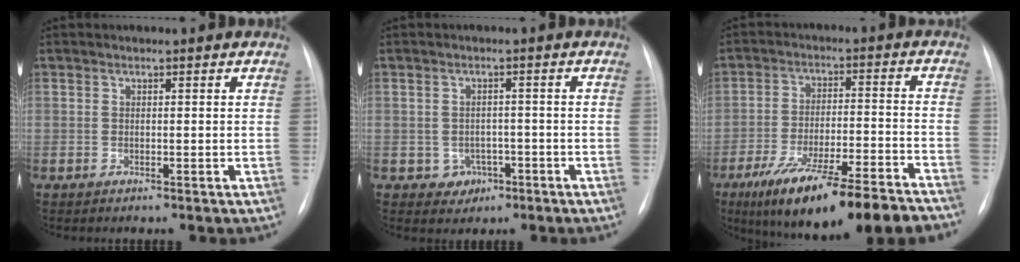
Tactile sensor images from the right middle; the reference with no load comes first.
{"total": 3.0, "force": [-1.1, 2.7, 0.7], "torque": [-0.001, 0.011, -0.007]}
{"total": 19.3, "force": [-14.9, 1.7, 12.2], "torque": [-0.167, -0.008, -0.235]}